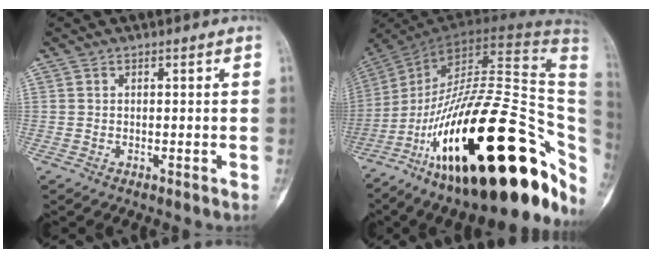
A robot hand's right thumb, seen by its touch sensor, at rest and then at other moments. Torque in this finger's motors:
{"motor_torque": [3.05, 1.79, 2.17, -0.60, 1.05]}